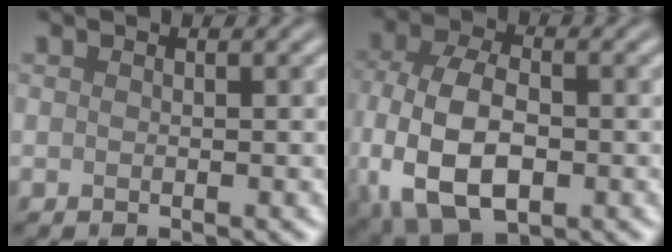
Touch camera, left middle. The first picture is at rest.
{"total": 10.2, "force": [-2.3, 6.1, 7.8], "torque": [-0.180, -0.020, -0.044]}